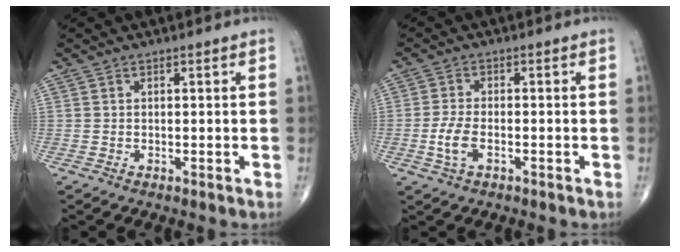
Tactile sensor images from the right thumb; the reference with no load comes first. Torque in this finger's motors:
{"motor_torque": [-0.32, 0.36, 0.57, 0.00, 0.14]}